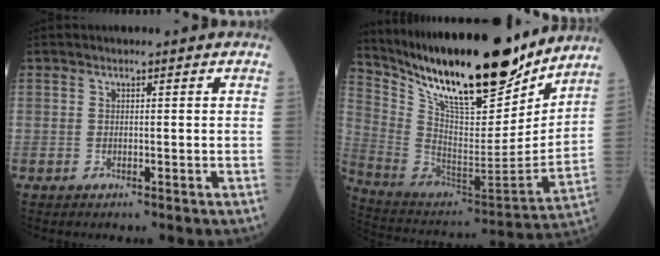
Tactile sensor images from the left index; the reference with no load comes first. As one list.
[{"total": 25.5, "force": [20.3, 5.3, 14.5], "torque": [-0.260, -0.030, 0.341]}]